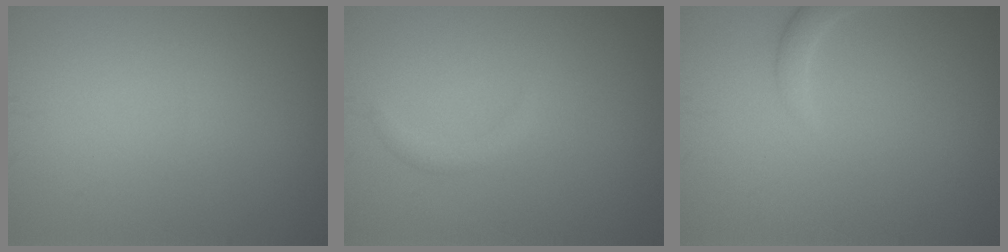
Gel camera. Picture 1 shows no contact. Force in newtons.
{"total": 1.0, "press": 1.0, "slide": 0.2}
{"total": 1.4, "press": 1.4, "slide": 0.1}